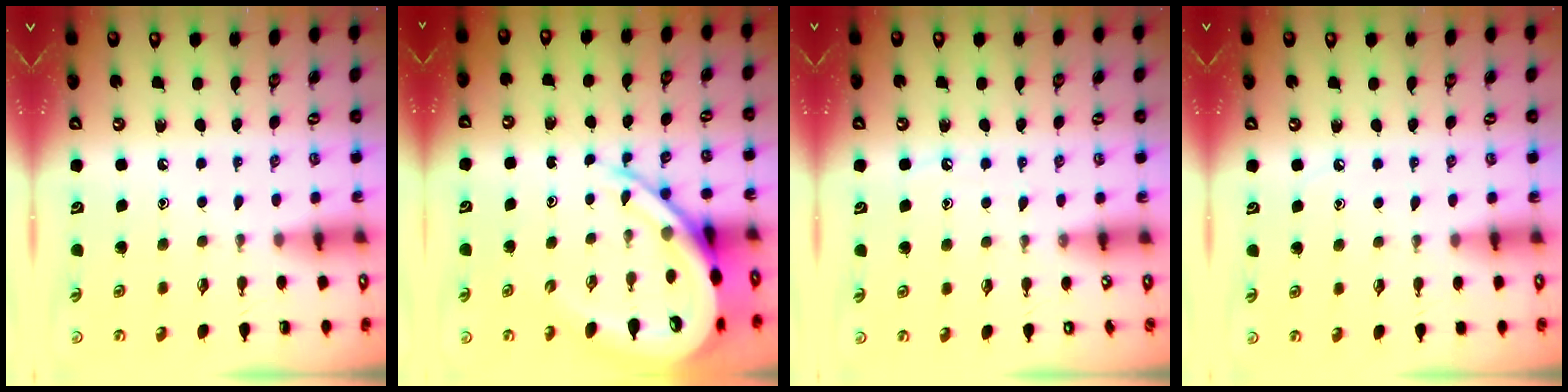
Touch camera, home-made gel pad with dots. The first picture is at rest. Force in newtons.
{"total": 13.6, "press": 13.5, "slide": 1.5}
{"total": 6.1, "press": 6.1, "slide": 0.5}
{"total": 3.7, "press": 3.6, "slide": 0.6}